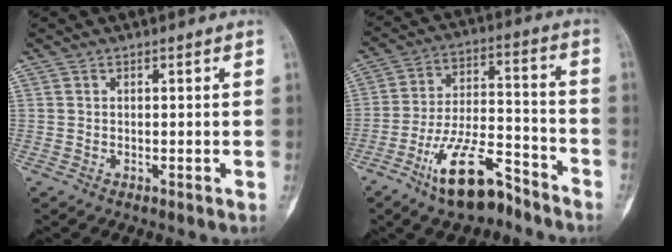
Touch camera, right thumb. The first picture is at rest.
{"total": 14.5, "force": [-9.6, 5.5, 9.3], "torque": [-0.160, 0.069, -0.171]}